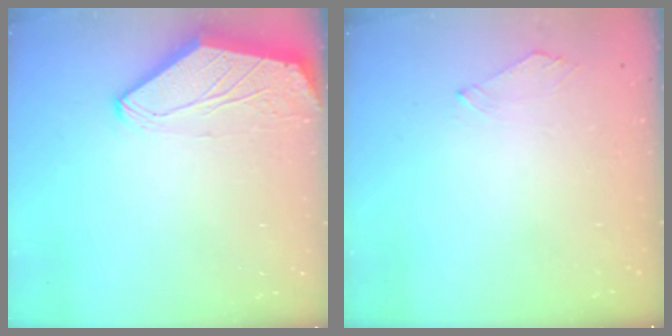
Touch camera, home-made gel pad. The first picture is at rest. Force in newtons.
{"total": 3.4, "press": 3.4, "slide": 0.5}